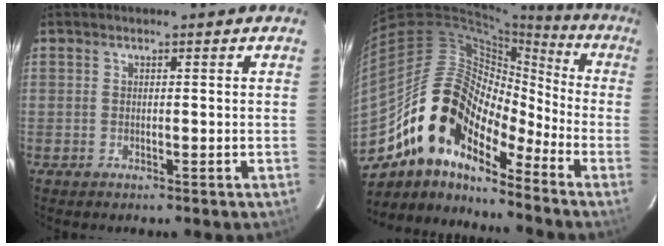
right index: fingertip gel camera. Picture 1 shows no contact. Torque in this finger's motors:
{"motor_torque": [1.12, -0.99, 0.92, 0.08]}